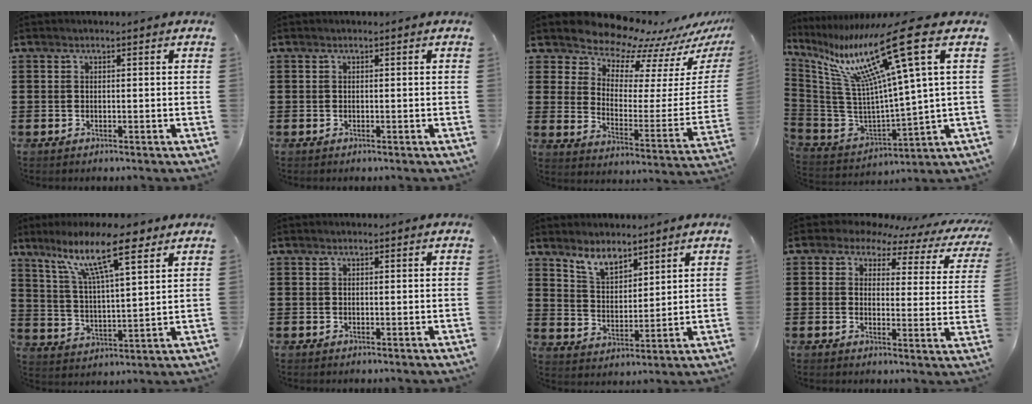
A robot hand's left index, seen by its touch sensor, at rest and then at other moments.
{"total": 0.0}
{"total": 9.8, "force": [9.6, 2.0, 0.9], "torque": [-0.057, -0.091, 0.168]}
{"total": 17.8, "force": [9.3, 0.9, 15.1], "torque": [-0.307, -0.052, 0.131]}
{"total": 12.8, "force": [8.7, 3.0, 8.9], "torque": [-0.177, -0.023, 0.148]}
{"total": 0.0}
{"total": 5.5, "force": [4.9, 1.8, 1.7], "torque": [-0.049, -0.013, 0.093]}
{"total": 1.9, "force": [1.3, 1.3, 0.4], "torque": [-0.006, 0.006, 0.022]}